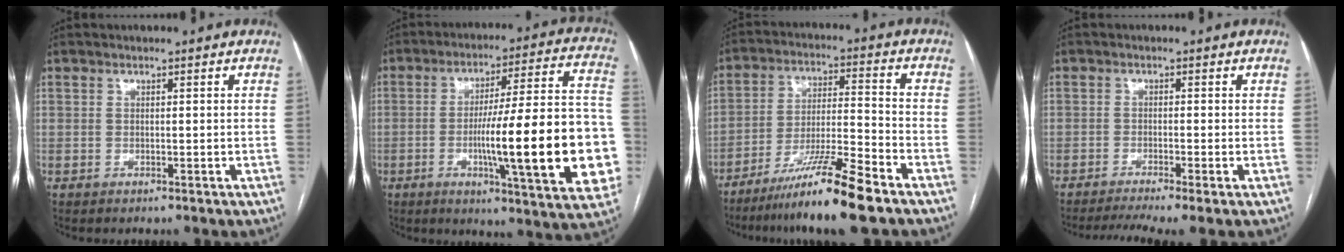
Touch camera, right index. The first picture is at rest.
{"total": 23.9, "force": [-4.6, 2.6, 23.3], "torque": [-0.266, 0.015, -0.060]}
{"total": 12.9, "force": [-9.3, -0.7, 8.9], "torque": [-0.156, -0.027, -0.165]}
{"total": 6.2, "force": [-4.6, -0.3, 4.1], "torque": [-0.067, -0.006, -0.073]}